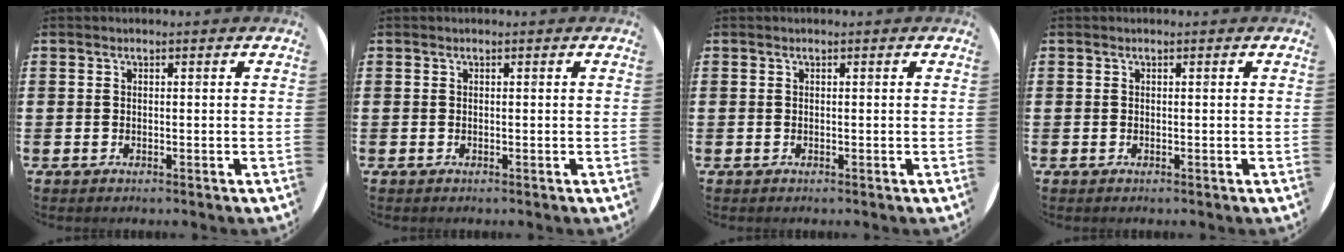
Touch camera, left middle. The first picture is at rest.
{"total": 0.0}
{"total": 0.0}
{"total": 0.0}